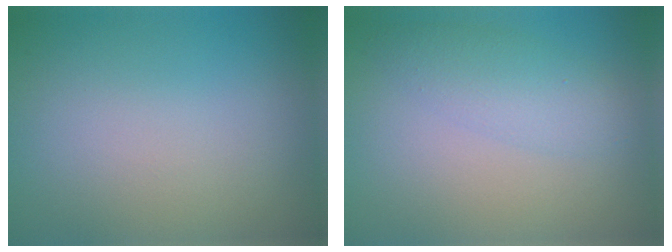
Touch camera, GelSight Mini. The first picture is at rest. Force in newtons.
{"total": 2.9, "press": 2.9, "slide": 0.0}